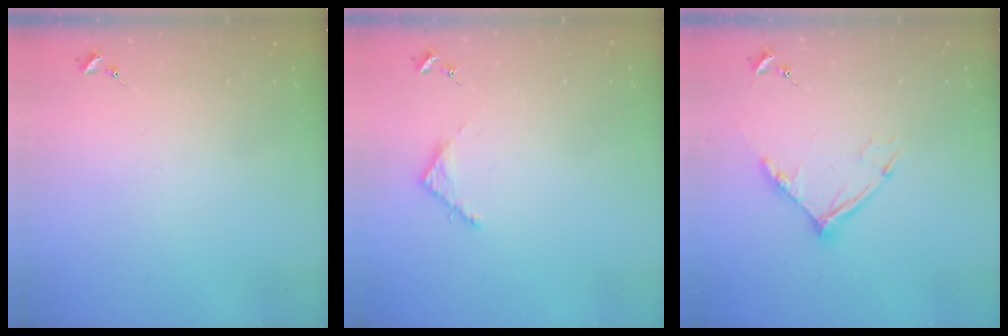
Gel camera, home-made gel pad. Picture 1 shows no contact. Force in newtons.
{"total": 3.5, "press": 3.5, "slide": 0.3}
{"total": 12.8, "press": 12.7, "slide": 1.2}